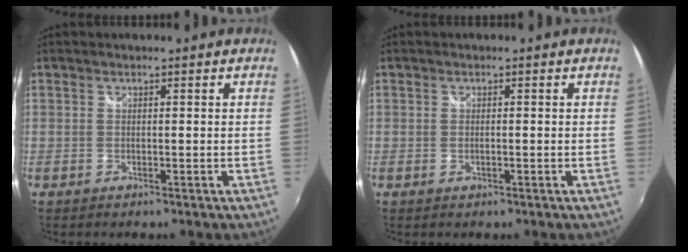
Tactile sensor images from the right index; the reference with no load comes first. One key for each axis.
{"total": 0.6, "fx": -0.1, "fy": 0.4, "fz": 0.4, "tx": -0.011, "ty": -0.001, "tz": -0.003}